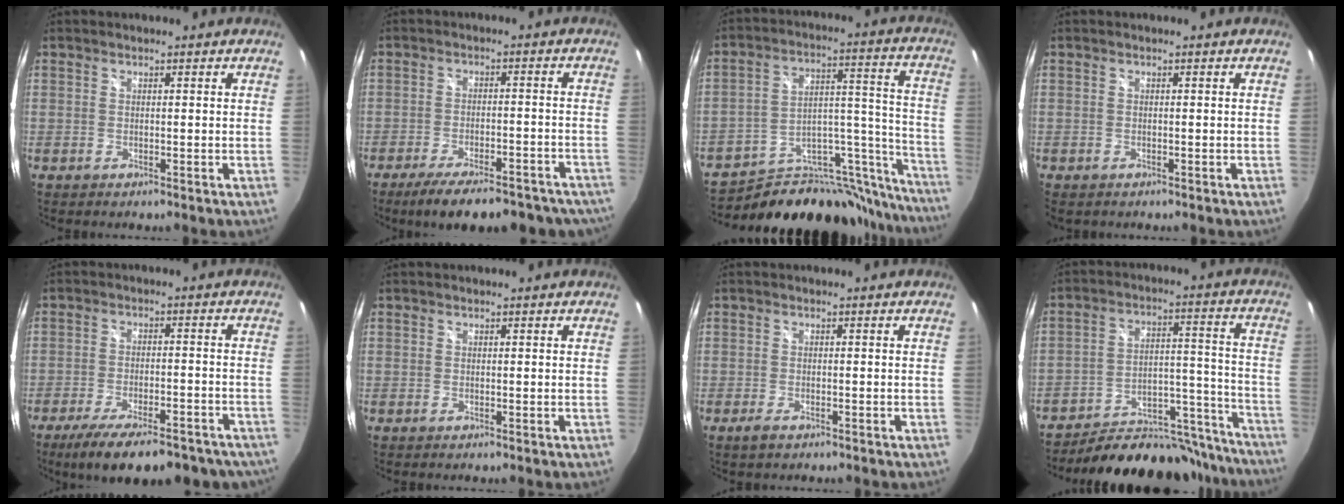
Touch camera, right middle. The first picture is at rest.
{"total": 18.6, "force": [-15.3, 5.7, 9.0], "torque": [-0.156, -0.016, -0.197]}
{"total": 28.5, "force": [-23.8, 11.0, 11.1], "torque": [-0.133, 0.055, -0.333]}
{"total": 1.5, "force": [-1.0, 1.0, 0.6], "torque": [-0.014, -0.007, -0.015]}
{"total": 20.4, "force": [-16.1, 6.6, 10.7], "torque": [-0.191, -0.033, -0.215]}
{"total": 0.0}
{"total": 2.1, "force": [-1.5, 1.0, 1.1], "torque": [-0.025, -0.007, -0.028]}
{"total": 25.3, "force": [-22.9, 8.0, 7.4], "torque": [-0.102, 0.038, -0.297]}